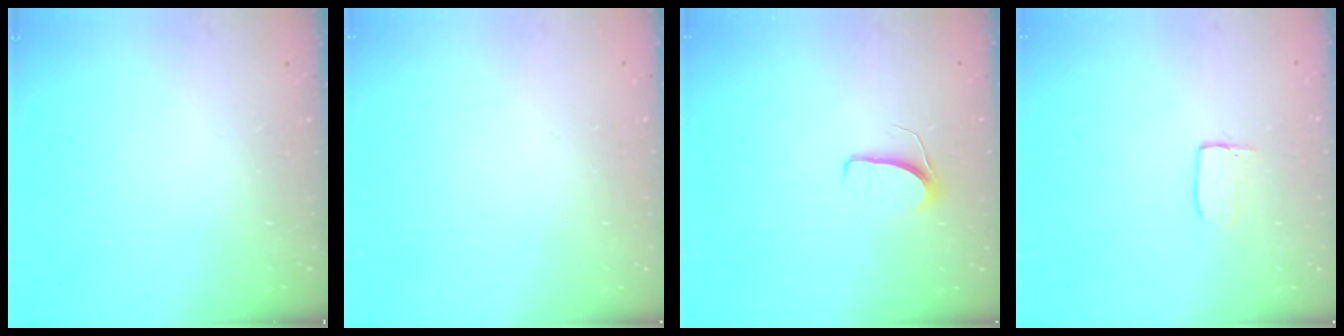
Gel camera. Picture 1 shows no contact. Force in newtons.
{"total": 0.0}
{"total": 6.2, "press": 6.2, "slide": 0.5}
{"total": 5.2, "press": 5.2, "slide": 0.4}